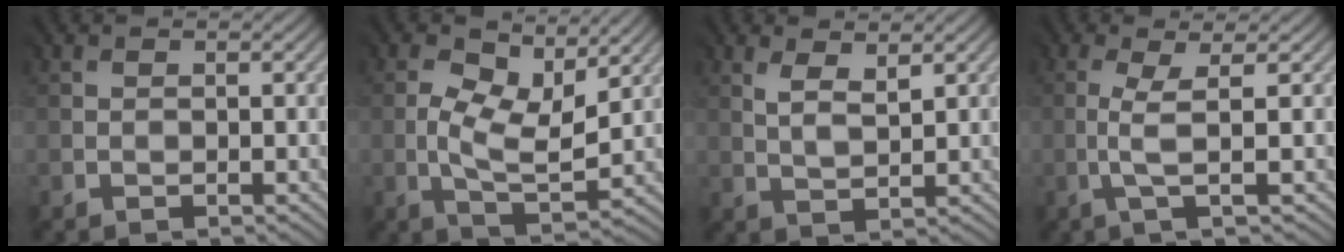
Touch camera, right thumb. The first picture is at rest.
{"total": 6.6, "force": [1.6, 3.1, 5.6], "torque": [-0.106, -0.001, 0.029]}
{"total": 2.6, "force": [1.8, 0.8, 1.7], "torque": [-0.044, -0.004, 0.040]}
{"total": 2.6, "force": [-0.5, -0.2, 2.5], "torque": [-0.050, 0.003, -0.014]}